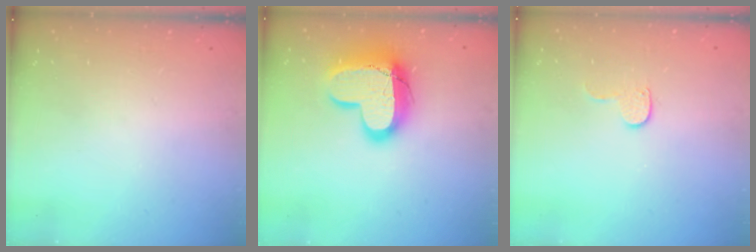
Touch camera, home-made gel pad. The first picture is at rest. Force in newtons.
{"total": 16.7, "press": 16.7, "slide": 1.5}
{"total": 5.5, "press": 5.5, "slide": 0.5}